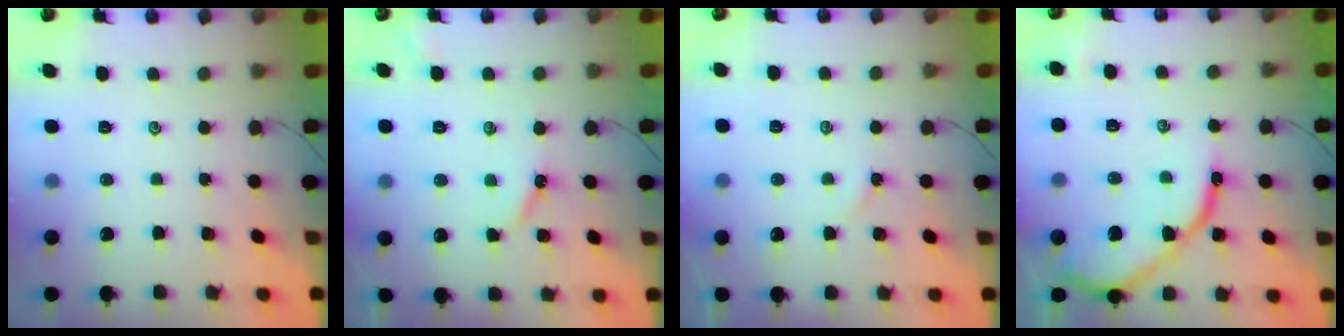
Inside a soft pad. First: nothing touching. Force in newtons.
{"total": 5.0, "press": 5.0, "slide": 0.5}
{"total": 2.7, "press": 2.7, "slide": 0.5}
{"total": 12.3, "press": 12.2, "slide": 1.5}